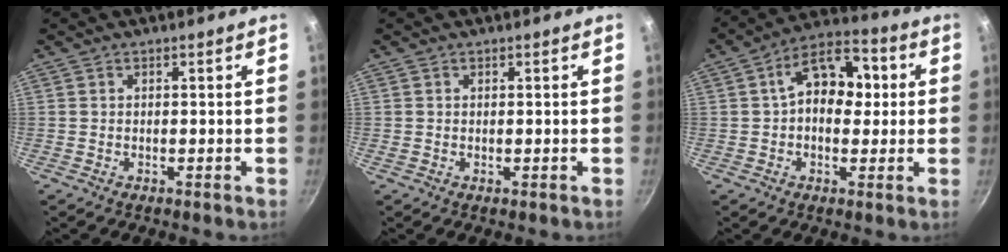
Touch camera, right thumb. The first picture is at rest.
{"total": 0.0}
{"total": 13.1, "force": [1.9, 8.8, 9.5], "torque": [-0.091, 0.023, 0.011]}